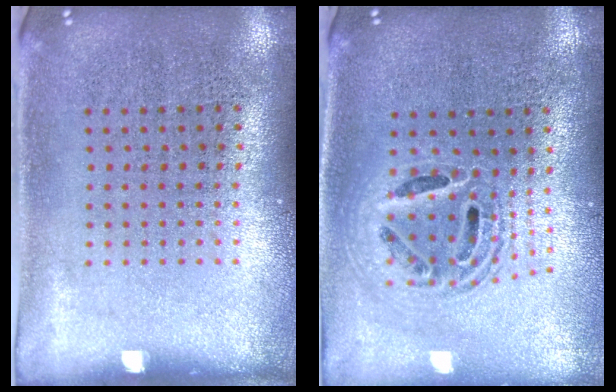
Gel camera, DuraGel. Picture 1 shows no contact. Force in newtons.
{"total": 1.9, "press": 1.6, "slide": 1.1}